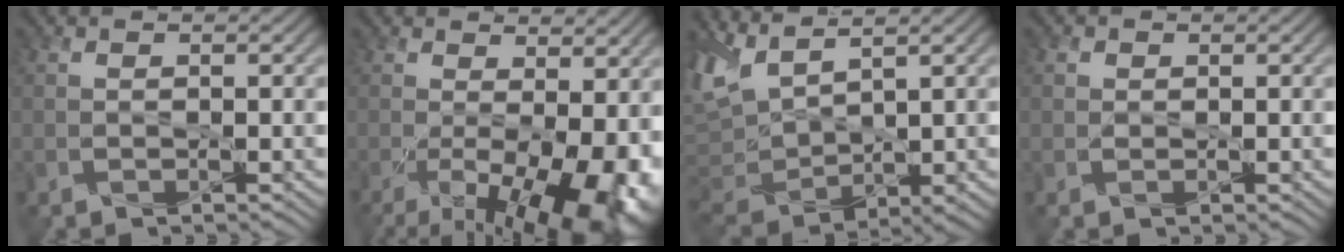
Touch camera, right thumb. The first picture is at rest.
{"total": 14.0, "force": [-3.7, 5.9, 12.1], "torque": [-0.184, -0.034, -0.029]}
{"total": 8.6, "force": [4.8, 3.8, 6.1], "torque": [-0.178, 0.008, 0.095]}
{"total": 1.1, "force": [0.3, 1.0, 0.2], "torque": [-0.002, 0.000, 0.002]}